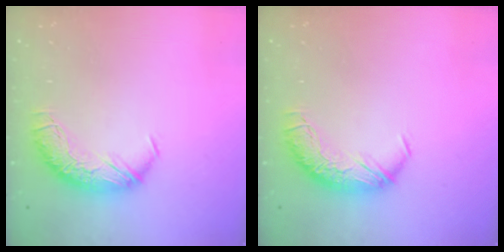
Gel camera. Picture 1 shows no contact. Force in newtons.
{"total": 0.0}